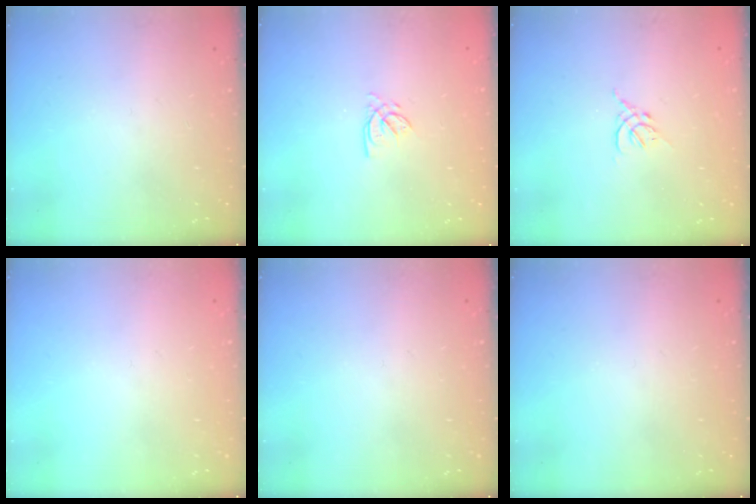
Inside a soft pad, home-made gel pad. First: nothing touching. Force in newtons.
{"total": 2.2, "press": 2.2, "slide": 0.3}
{"total": 1.6, "press": 1.5, "slide": 0.6}
{"total": 0.0}
{"total": 0.0}
{"total": 0.0}